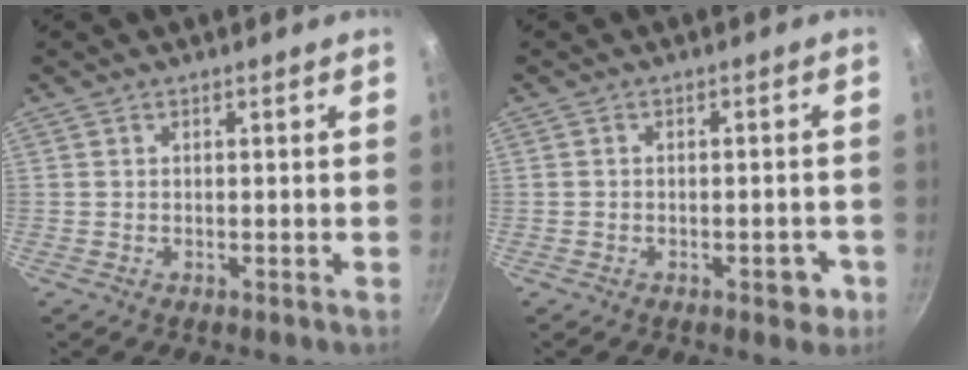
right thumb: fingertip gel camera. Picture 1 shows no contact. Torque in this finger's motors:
{"motor_torque": [0.84, 0.19, -0.22, 0.05, 0.05]}